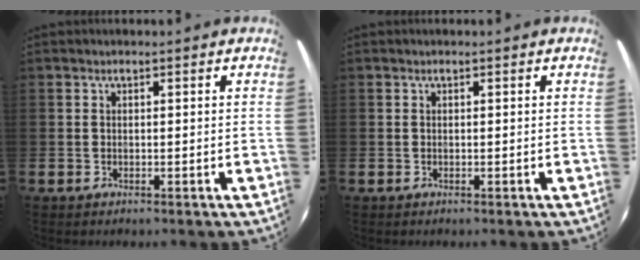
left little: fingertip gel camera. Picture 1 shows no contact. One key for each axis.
{"total": 0.0}